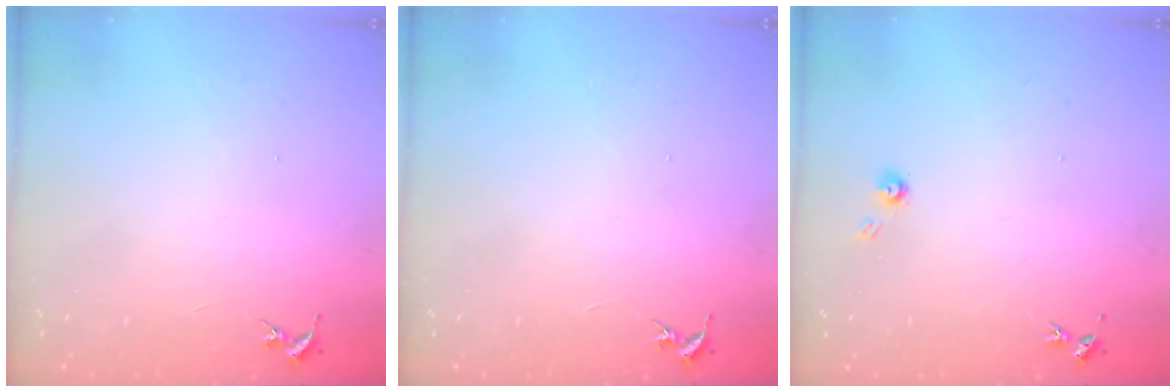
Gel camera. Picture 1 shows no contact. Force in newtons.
{"total": 0.0}
{"total": 3.8, "press": 3.8, "slide": 0.5}